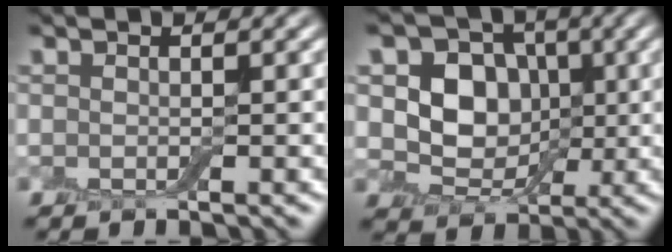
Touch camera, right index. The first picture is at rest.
{"total": 6.0, "force": [0.4, 5.1, 3.1], "torque": [-0.041, -0.002, -0.011]}